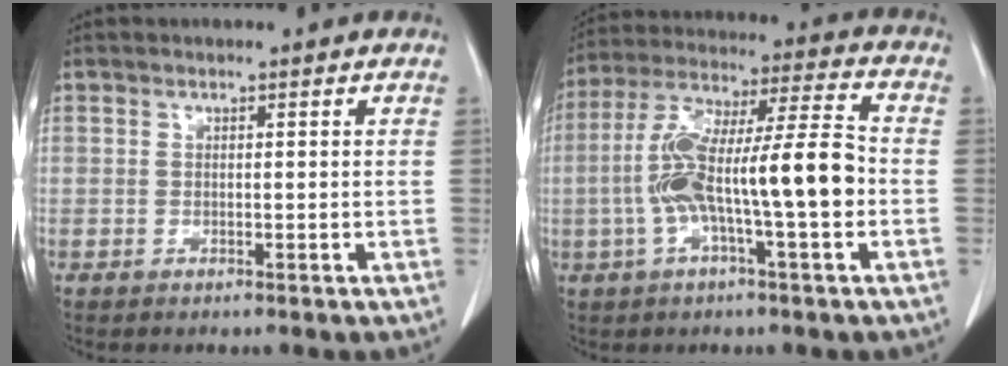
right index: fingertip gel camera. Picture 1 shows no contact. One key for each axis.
{"total": 15.0, "fx": -2.6, "fy": 1.6, "fz": 14.7, "tx": -0.276, "ty": 0.026, "tz": -0.047}